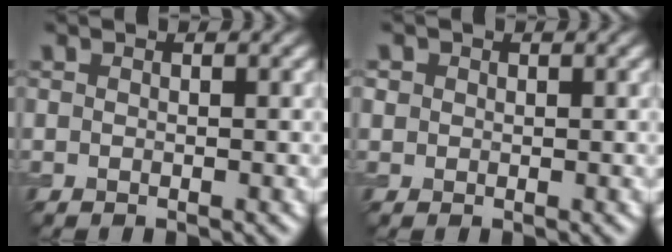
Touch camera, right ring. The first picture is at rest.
{"total": 0.8, "force": [0.2, 0.8, 0.2], "torque": [0.001, -0.003, 0.002]}